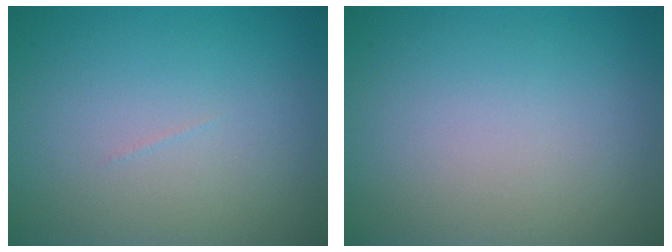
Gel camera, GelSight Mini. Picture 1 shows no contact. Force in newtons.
{"total": 0.0}